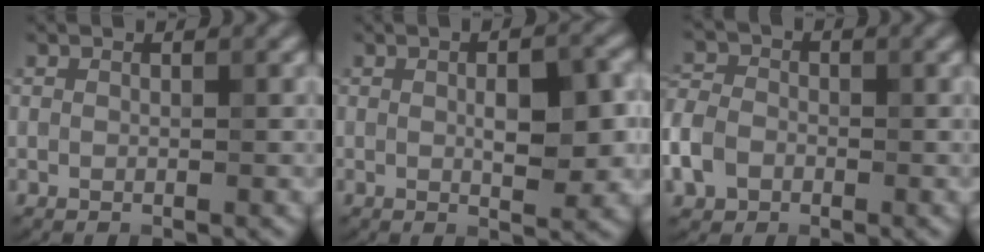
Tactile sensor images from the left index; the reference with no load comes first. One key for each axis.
{"total": 4.6, "fx": 0.2, "fy": 1.6, "fz": 4.3, "tx": -0.069, "ty": 0.000, "tz": 0.006}
{"total": 4.0, "fx": -1.7, "fy": 3.1, "fz": 1.9, "tx": -0.046, "ty": -0.003, "tz": -0.048}